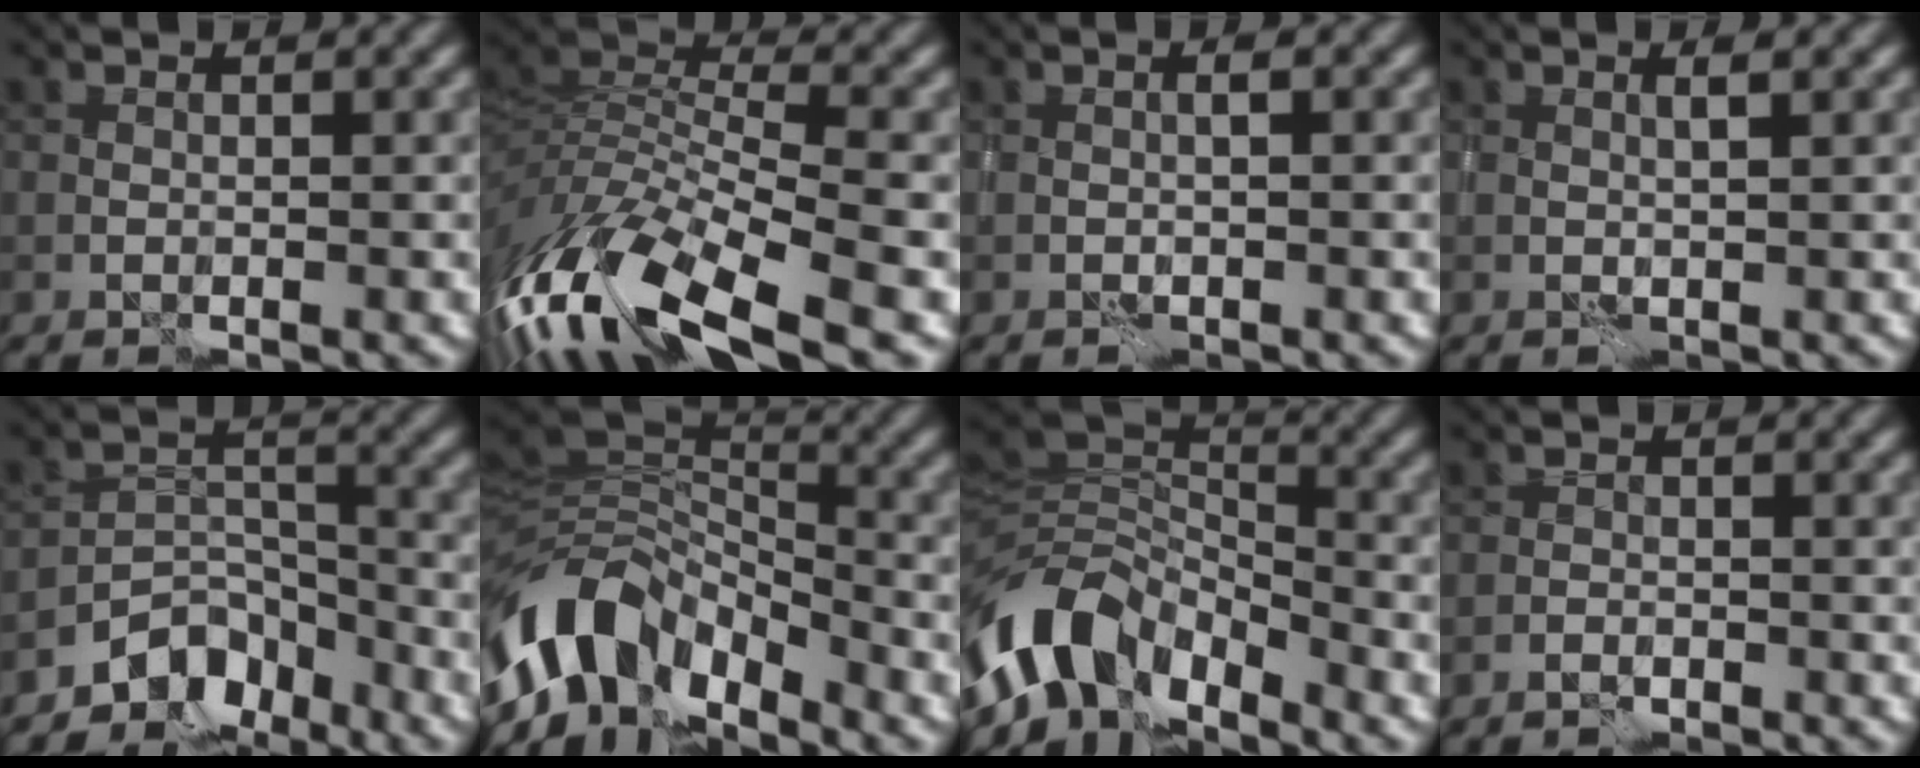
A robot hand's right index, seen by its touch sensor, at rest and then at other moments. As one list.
[{"total": 13.0, "force": [-5.7, 5.8, 10.1], "torque": [-0.226, -0.007, -0.106]}, {"total": 0.7, "force": [0.0, 0.0, 0.7], "torque": [-0.011, 0.001, -0.002]}, {"total": 1.2, "force": [0.6, 0.2, 1.0], "torque": [-0.014, 0.001, 0.009]}, {"total": 5.0, "force": [-3.9, 2.8, 1.6], "torque": [-0.006, 0.000, -0.075]}, {"total": 9.8, "force": [-5.2, 5.5, 6.1], "torque": [-0.104, -0.002, -0.101]}, {"total": 8.1, "force": [-4.8, 4.6, 4.6], "torque": [-0.074, -0.005, -0.094]}, {"total": 0.8, "force": [-0.8, 0.2, 0.1], "torque": [-0.007, 0.002, -0.018]}]